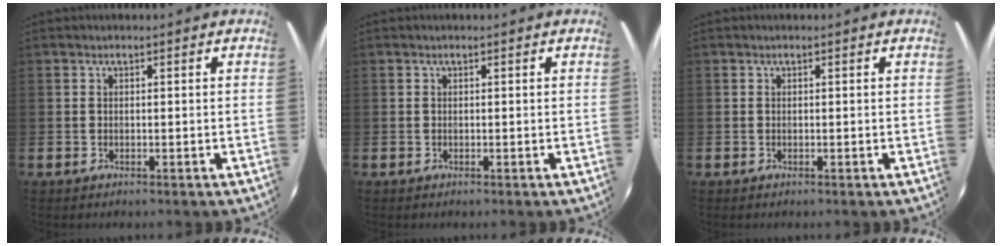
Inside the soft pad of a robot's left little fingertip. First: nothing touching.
{"total": 0.0}
{"total": 0.0}